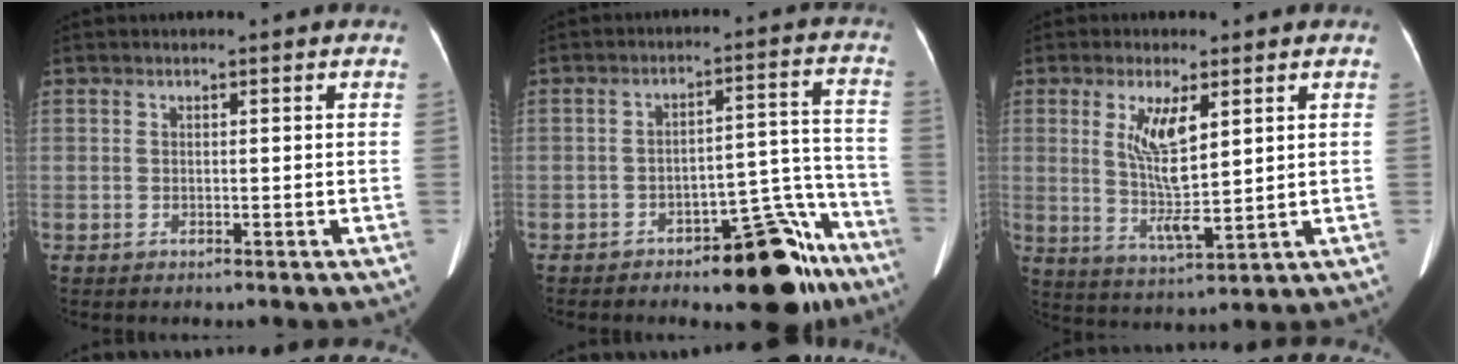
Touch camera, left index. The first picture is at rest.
{"total": 13.3, "force": [-9.6, 4.5, 8.0], "torque": [-0.066, 0.042, -0.136]}
{"total": 7.7, "force": [2.3, 1.6, 7.2], "torque": [-0.140, -0.011, 0.048]}